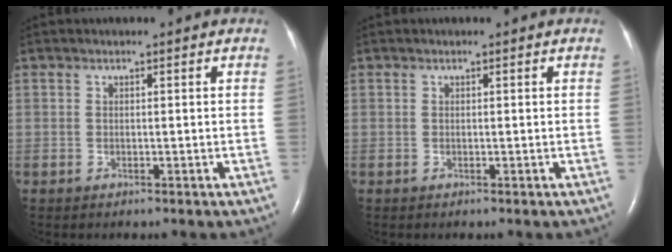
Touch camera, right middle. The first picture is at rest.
{"total": 0.0}